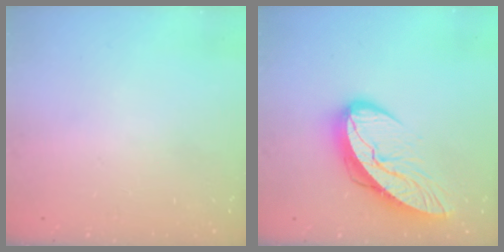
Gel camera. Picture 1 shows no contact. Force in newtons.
{"total": 12.9, "press": 12.9, "slide": 1.2}